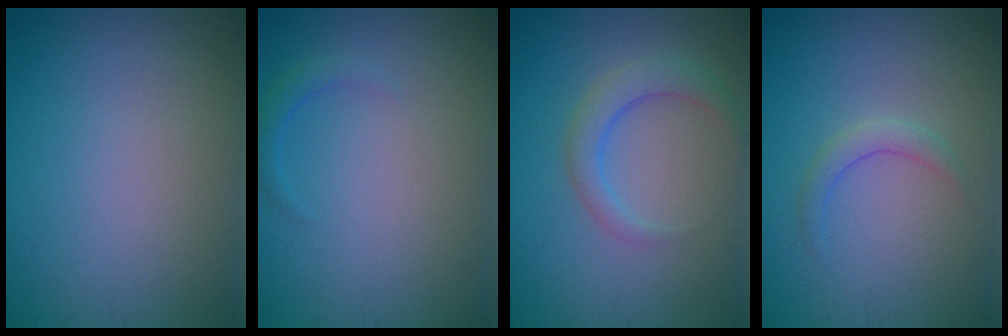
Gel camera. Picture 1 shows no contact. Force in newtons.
{"total": 1.1, "press": 1.1, "slide": 0.1}
{"total": 2.8, "press": 2.8, "slide": 0.1}
{"total": 1.5, "press": 1.5, "slide": 0.0}